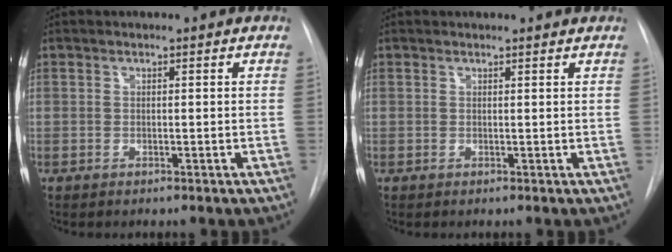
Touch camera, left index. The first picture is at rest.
{"total": 2.1, "force": [2.1, 0.1, 0.3], "torque": [-0.008, 0.004, 0.018]}